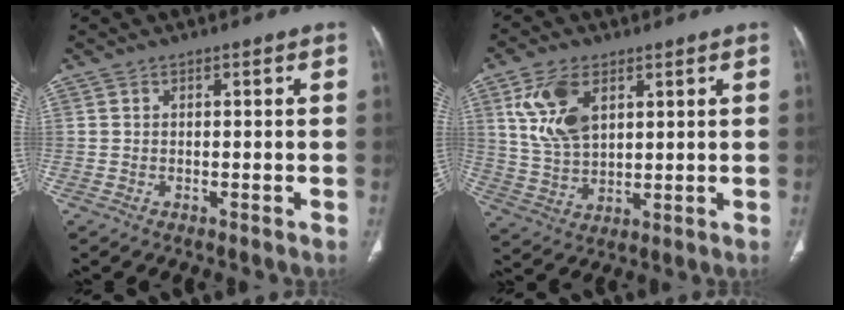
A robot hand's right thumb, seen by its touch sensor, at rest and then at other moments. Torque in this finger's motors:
{"motor_torque": [0.88, 2.22, 1.13, 0.64, 0.14]}